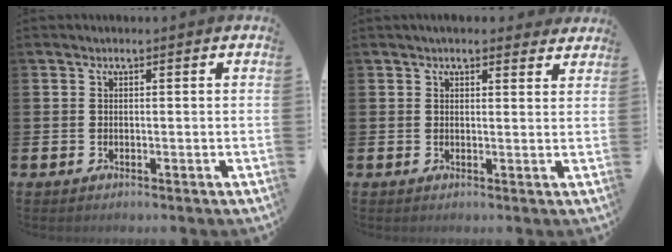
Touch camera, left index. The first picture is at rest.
{"total": 2.6, "force": [2.5, 0.6, 0.3], "torque": [-0.011, -0.007, 0.045]}